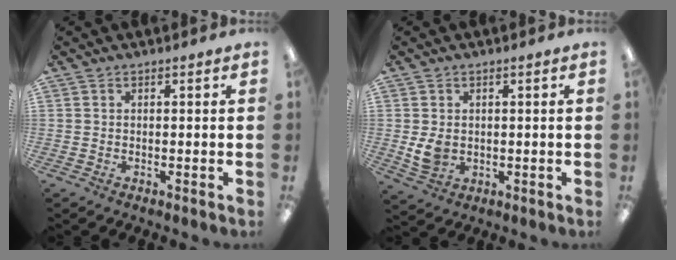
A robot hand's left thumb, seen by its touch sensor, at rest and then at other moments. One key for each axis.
{"total": 4.7, "fx": 0.6, "fy": 3.6, "fz": 2.9, "tx": -0.051, "ty": -0.006, "tz": 0.008}